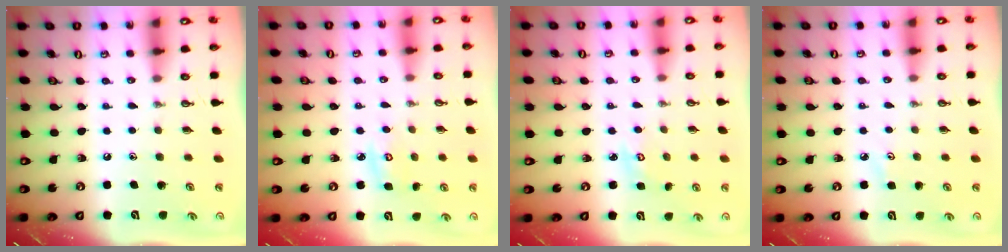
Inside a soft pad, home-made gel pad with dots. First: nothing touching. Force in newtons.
{"total": 5.3, "press": 5.3, "slide": 0.3}
{"total": 2.8, "press": 2.8, "slide": 0.3}
{"total": 2.8, "press": 2.8, "slide": 0.4}